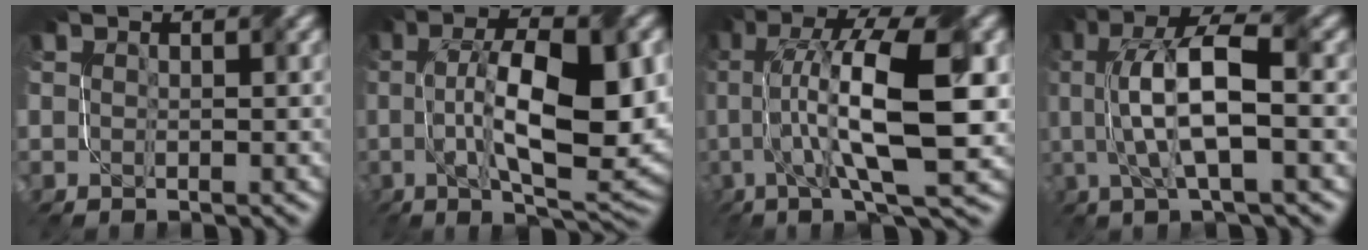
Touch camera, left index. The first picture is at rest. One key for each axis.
{"total": 12.6, "fx": 0.1, "fy": 4.5, "fz": 11.8, "tx": -0.182, "ty": 0.003, "tz": 0.009}
{"total": 12.6, "fx": 1.2, "fy": 3.6, "fz": 12.1, "tx": -0.197, "ty": 0.015, "tz": 0.027}
{"total": 8.7, "fx": 0.5, "fy": 2.6, "fz": 8.3, "tx": -0.154, "ty": 0.016, "tz": 0.012}